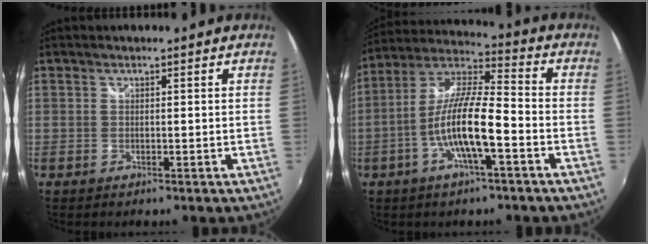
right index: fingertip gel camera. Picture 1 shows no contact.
{"total": 12.6, "force": [-4.4, 2.3, 11.6], "torque": [-0.230, 0.001, -0.086]}